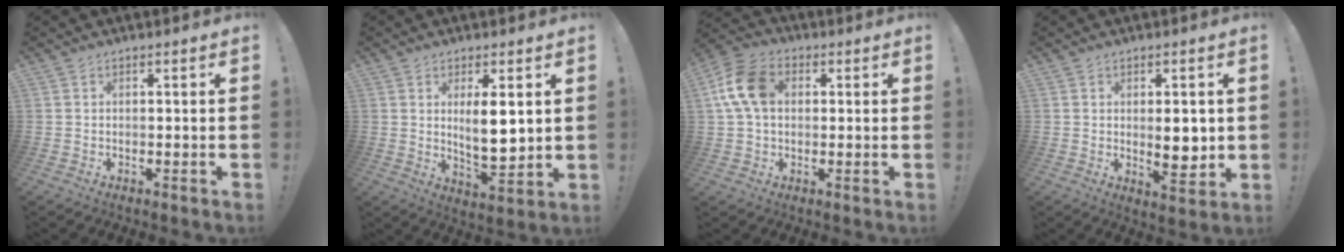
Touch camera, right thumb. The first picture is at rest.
{"total": 9.5, "force": [2.6, 3.1, 8.6], "torque": [-0.140, -0.019, 0.042]}
{"total": 12.7, "force": [2.2, 9.0, 8.7], "torque": [-0.168, 0.015, 0.047]}
{"total": 7.2, "force": [0.6, 3.3, 6.3], "torque": [-0.078, -0.013, 0.006]}